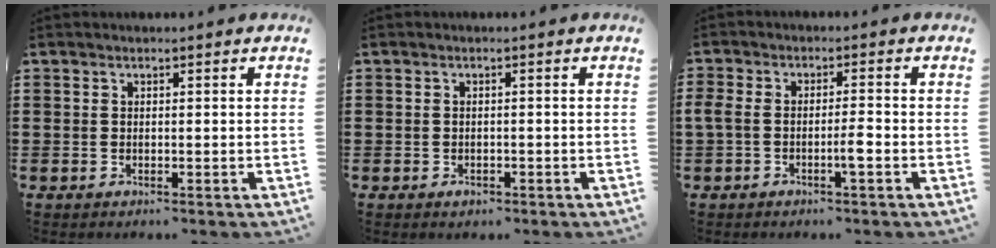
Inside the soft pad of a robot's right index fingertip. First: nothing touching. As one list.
[{"total": 0.9, "force": [-0.6, 0.5, 0.5], "torque": [-0.012, -0.003, -0.011]}, {"total": 3.7, "force": [-1.3, 0.8, 3.3], "torque": [-0.067, 0.003, -0.028]}]